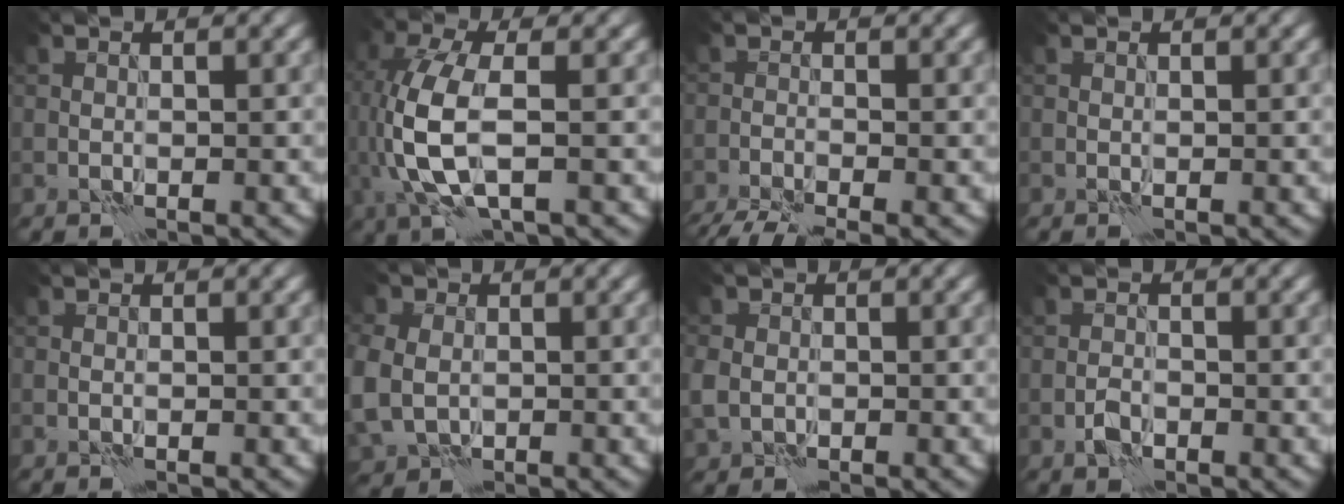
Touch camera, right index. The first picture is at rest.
{"total": 6.8, "force": [0.0, 3.1, 6.1], "torque": [-0.152, 0.001, -0.002]}
{"total": 5.0, "force": [-4.1, 0.7, 2.7], "torque": [-0.053, -0.025, -0.080]}
{"total": 0.0}
{"total": 0.0}
{"total": 7.0, "force": [-0.8, 5.7, 3.8], "torque": [-0.106, -0.007, -0.029]}
{"total": 3.0, "force": [-0.6, 2.6, 1.5], "torque": [-0.041, -0.007, -0.012]}
{"total": 1.4, "force": [-0.8, 0.8, 0.8], "torque": [-0.014, 0.004, -0.019]}